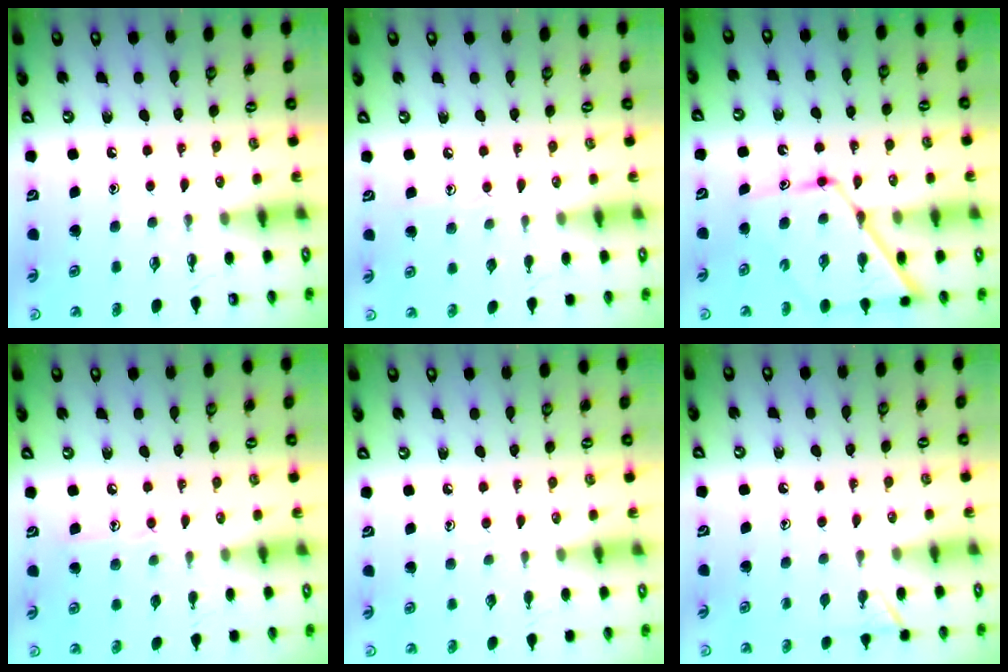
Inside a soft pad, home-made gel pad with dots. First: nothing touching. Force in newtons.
{"total": 5.1, "press": 5.1, "slide": 0.4}
{"total": 13.0, "press": 13.0, "slide": 1.1}
{"total": 7.8, "press": 7.8, "slide": 0.7}
{"total": 5.0, "press": 4.9, "slide": 0.6}
{"total": 4.9, "press": 4.9, "slide": 0.4}